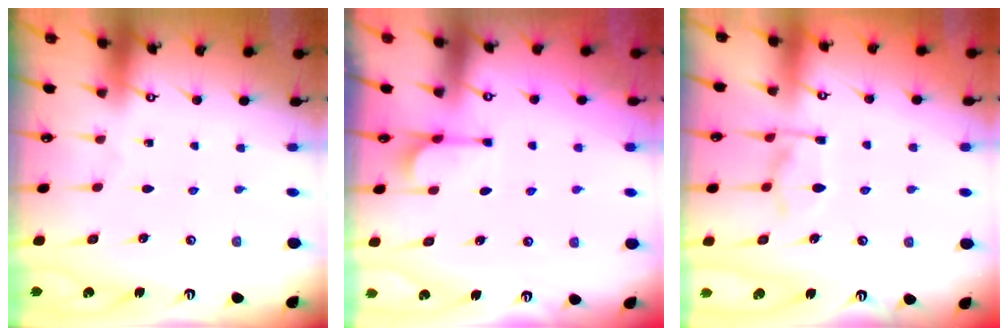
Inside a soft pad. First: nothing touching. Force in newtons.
{"total": 4.5, "press": 4.4, "slide": 1.1}
{"total": 5.6, "press": 5.4, "slide": 1.5}